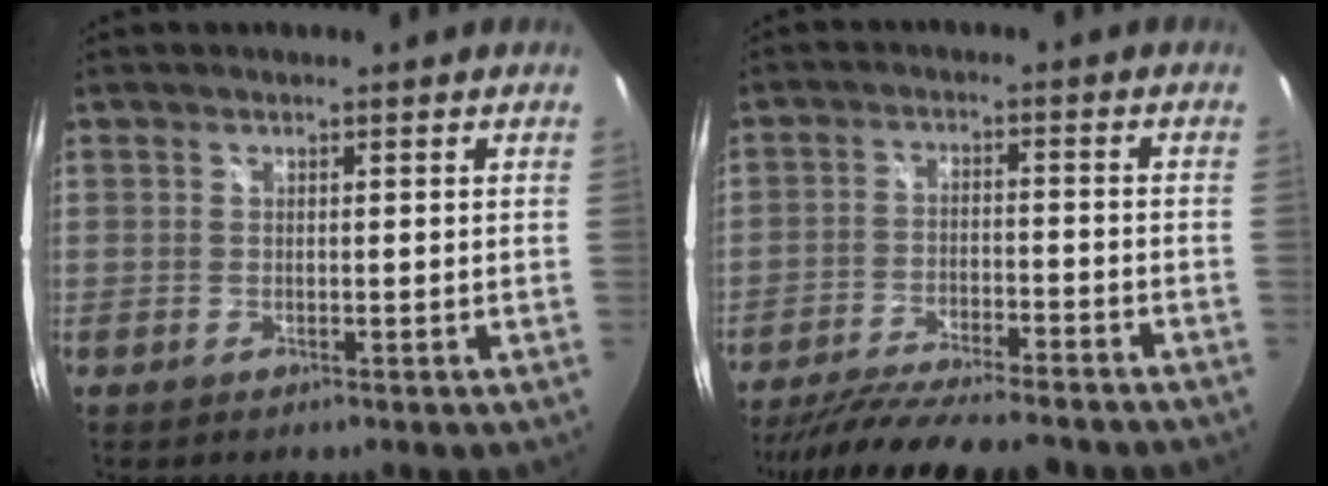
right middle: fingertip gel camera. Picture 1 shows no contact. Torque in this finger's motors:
{"motor_torque": [1.07, -1.07, 0.28, 0.08]}